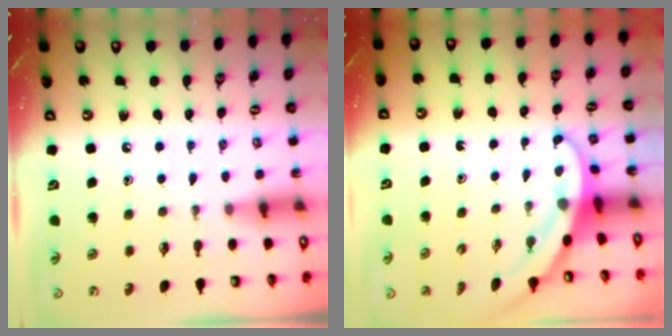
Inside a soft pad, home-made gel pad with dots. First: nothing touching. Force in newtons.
{"total": 3.0, "press": 3.0, "slide": 0.2}